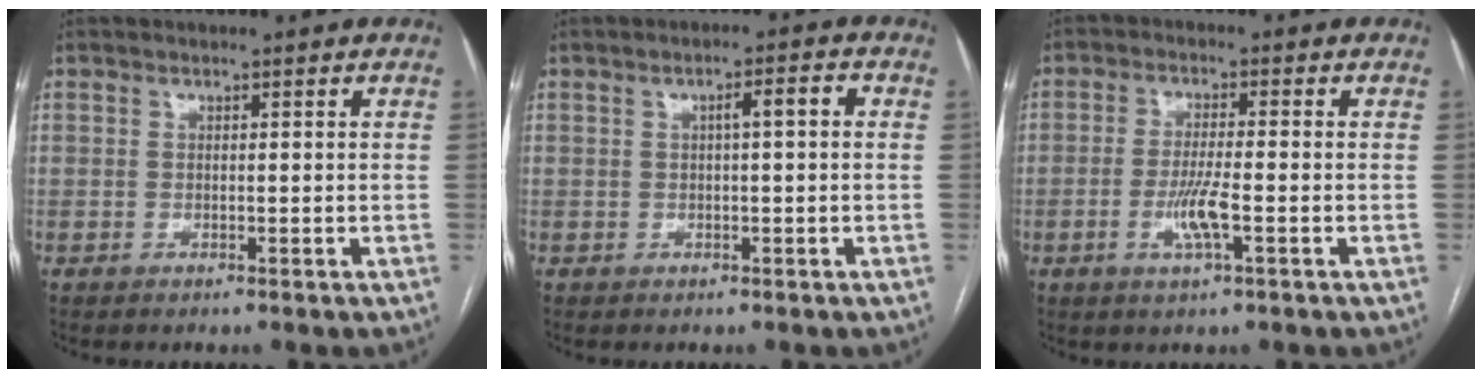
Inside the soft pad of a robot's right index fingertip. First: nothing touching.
{"total": 3.0, "force": [0.4, 0.4, 3.0], "torque": [-0.048, 0.010, 0.007]}
{"total": 5.0, "force": [-1.6, 0.5, 4.7], "torque": [-0.097, -0.007, -0.030]}